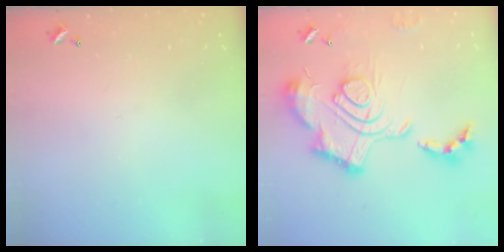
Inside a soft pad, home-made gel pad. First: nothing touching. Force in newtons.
{"total": 2.5, "press": 1.9, "slide": 1.7}